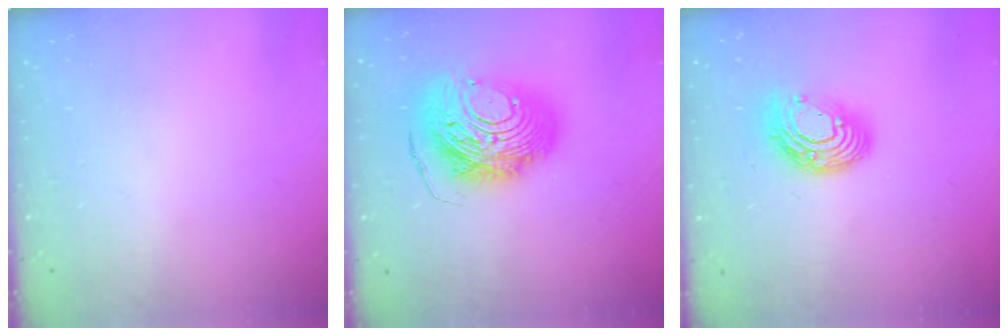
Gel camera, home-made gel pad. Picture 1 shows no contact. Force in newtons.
{"total": 17.9, "press": 17.8, "slide": 1.9}
{"total": 12.7, "press": 12.7, "slide": 1.2}